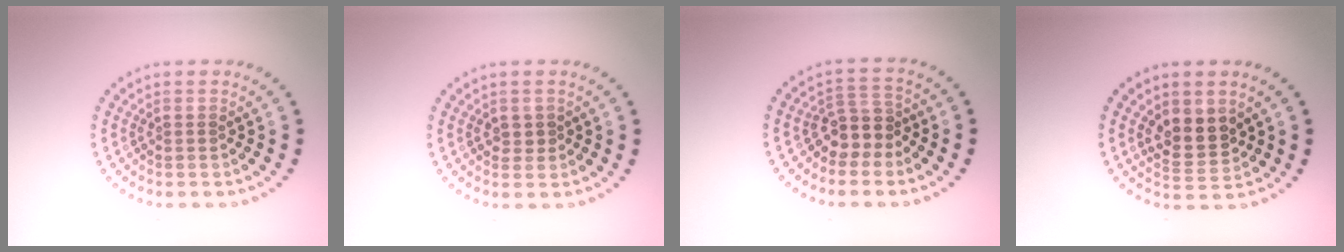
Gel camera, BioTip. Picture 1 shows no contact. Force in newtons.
{"total": 0.8, "press": 0.8, "slide": 0.2}
{"total": 2.8, "press": 2.3, "slide": 1.5}
{"total": 3.3, "press": 3.1, "slide": 1.1}